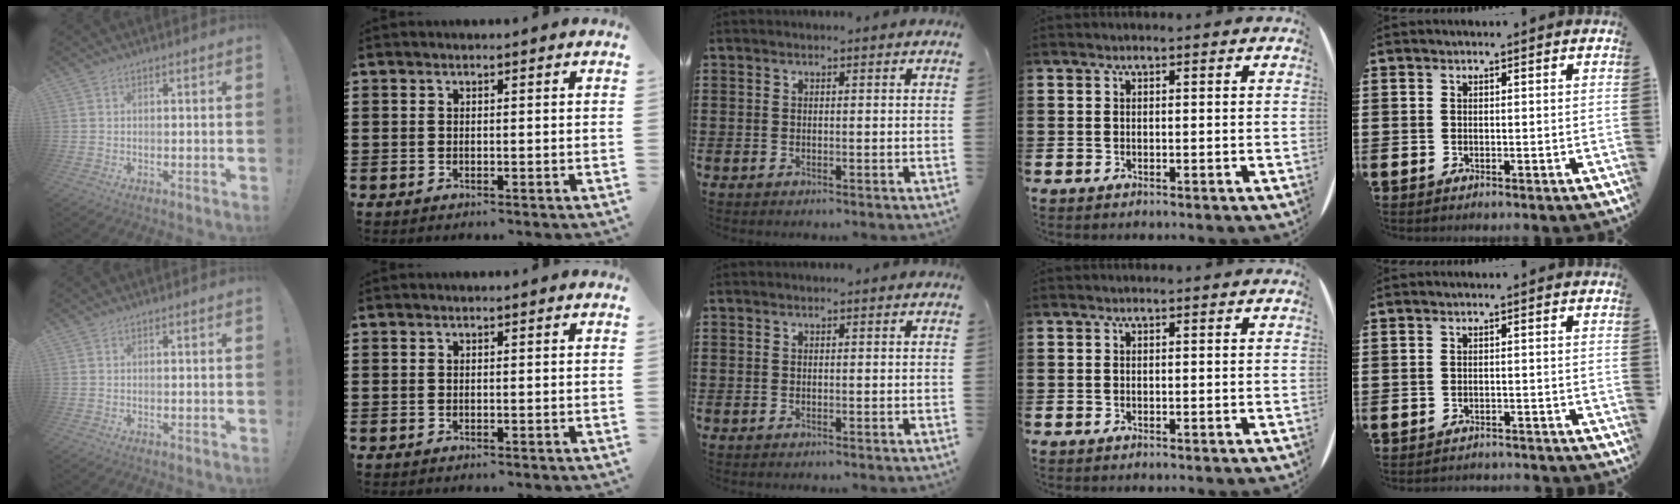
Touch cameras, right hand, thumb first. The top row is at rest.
{"little": {"total": 1.1, "force": [-1.1, 0.0, -0.1], "torque": [-0.002, 0.002, -0.023]}}